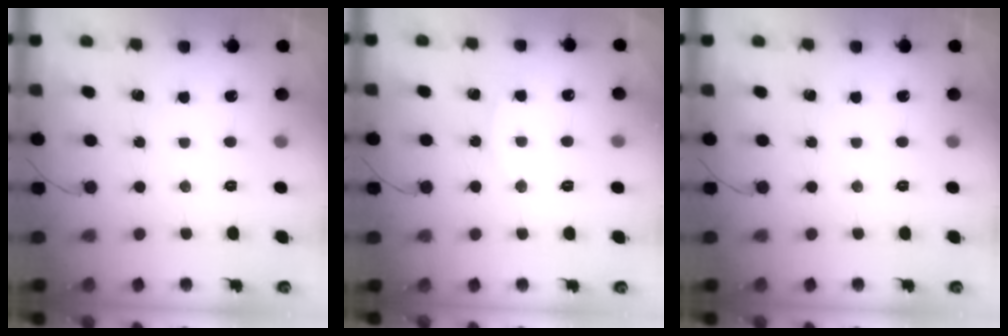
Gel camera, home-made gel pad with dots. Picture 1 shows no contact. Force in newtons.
{"total": 7.8, "press": 7.8, "slide": 0.4}
{"total": 0.0}